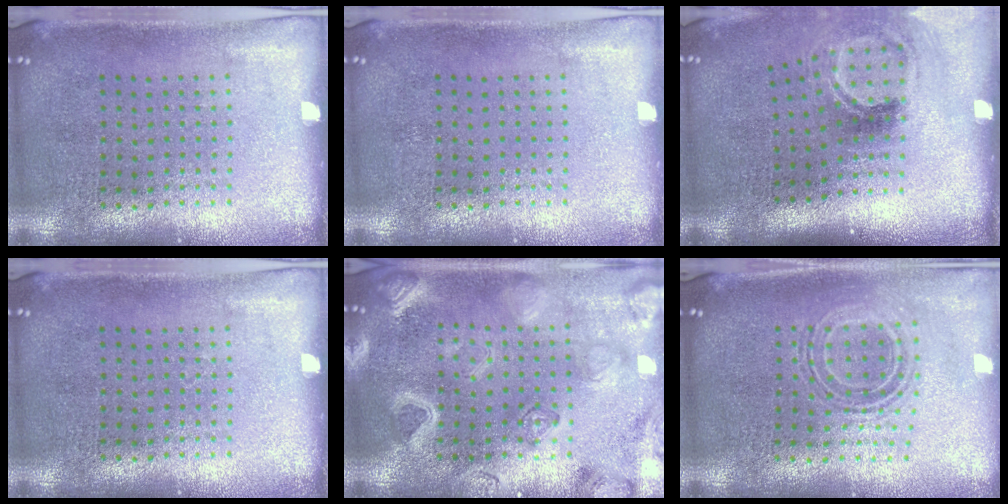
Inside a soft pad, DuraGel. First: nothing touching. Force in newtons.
{"total": 0.0}
{"total": 2.1, "press": 1.3, "slide": 1.6}
{"total": 0.0}
{"total": 3.2, "press": 3.1, "slide": 1.0}
{"total": 0.8, "press": 0.7, "slide": 0.3}